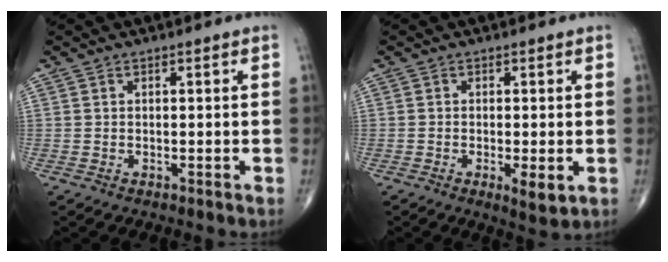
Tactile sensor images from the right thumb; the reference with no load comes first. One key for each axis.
{"total": 3.8, "fx": -1.0, "fy": 1.0, "fz": 3.5, "tx": -0.061, "ty": -0.012, "tz": -0.017}